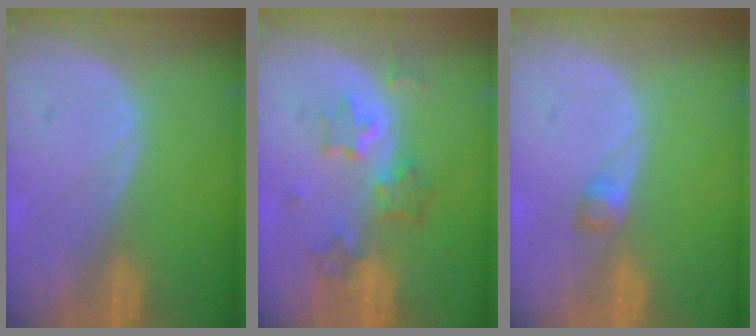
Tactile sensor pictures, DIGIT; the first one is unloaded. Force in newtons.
{"total": 6.4, "press": 5.9, "slide": 2.7}
{"total": 2.0, "press": 1.7, "slide": 1.1}